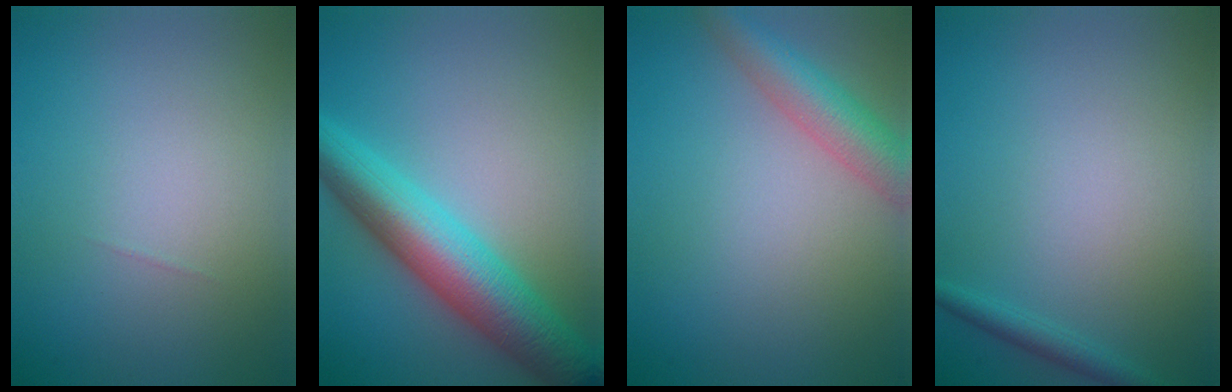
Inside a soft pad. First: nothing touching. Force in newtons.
{"total": 8.6, "press": 8.6, "slide": 0.1}
{"total": 4.9, "press": 4.9, "slide": 0.2}
{"total": 1.5, "press": 1.4, "slide": 0.1}